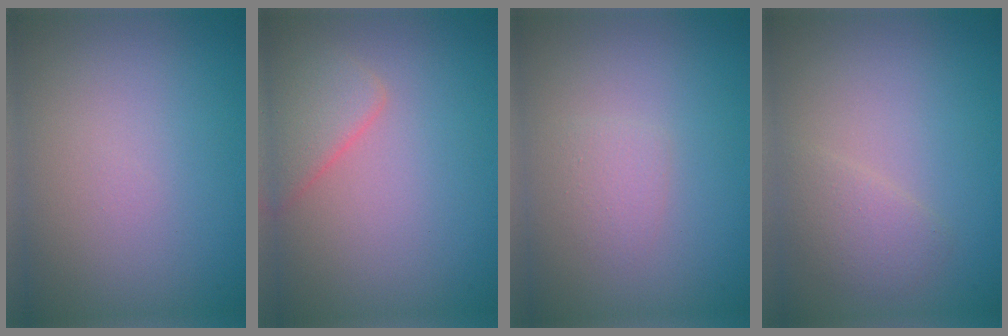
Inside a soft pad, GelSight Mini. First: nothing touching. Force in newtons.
{"total": 2.9, "press": 2.9, "slide": 0.1}
{"total": 1.1, "press": 1.1, "slide": 0.1}
{"total": 1.8, "press": 1.8, "slide": 0.2}